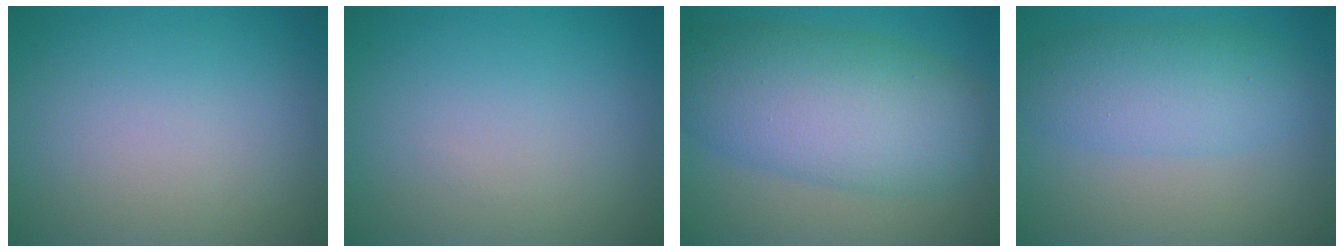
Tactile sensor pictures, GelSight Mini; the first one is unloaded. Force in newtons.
{"total": 0.0}
{"total": 9.6, "press": 9.6, "slide": 0.4}
{"total": 4.8, "press": 4.8, "slide": 0.0}